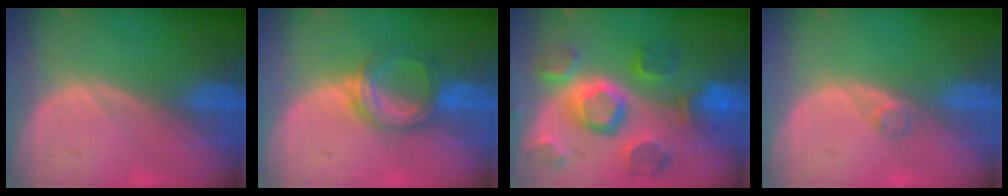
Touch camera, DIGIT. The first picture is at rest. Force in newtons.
{"total": 5.3, "press": 5.2, "slide": 0.5}
{"total": 11.4, "press": 10.1, "slide": 5.4}
{"total": 1.2, "press": 1.2, "slide": 0.1}